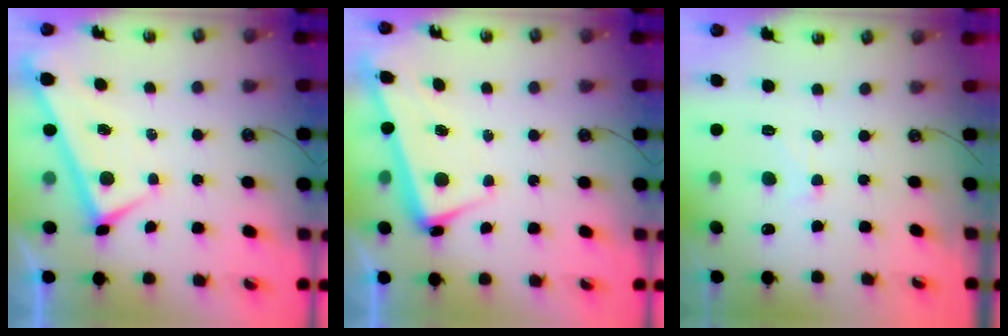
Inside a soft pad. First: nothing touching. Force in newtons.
{"total": 2.6, "press": 2.4, "slide": 0.9}
{"total": 0.6, "press": 0.4, "slide": 0.5}